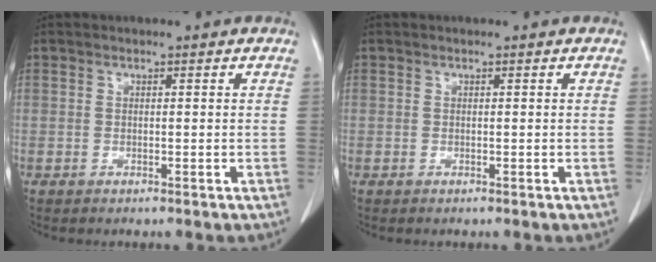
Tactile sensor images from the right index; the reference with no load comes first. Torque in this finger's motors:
{"motor_torque": [0.00, 0.00, 0.00, 0.00]}